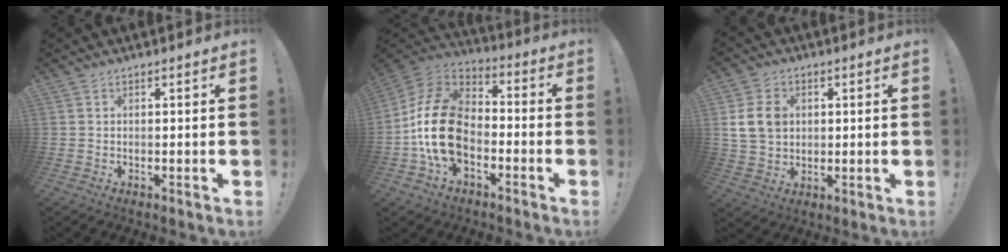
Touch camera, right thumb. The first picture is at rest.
{"total": 19.9, "force": [-4.2, 13.1, 14.3], "torque": [-0.259, 0.038, -0.062]}
{"total": 9.5, "force": [1.9, 7.6, 5.4], "torque": [-0.100, 0.006, 0.042]}